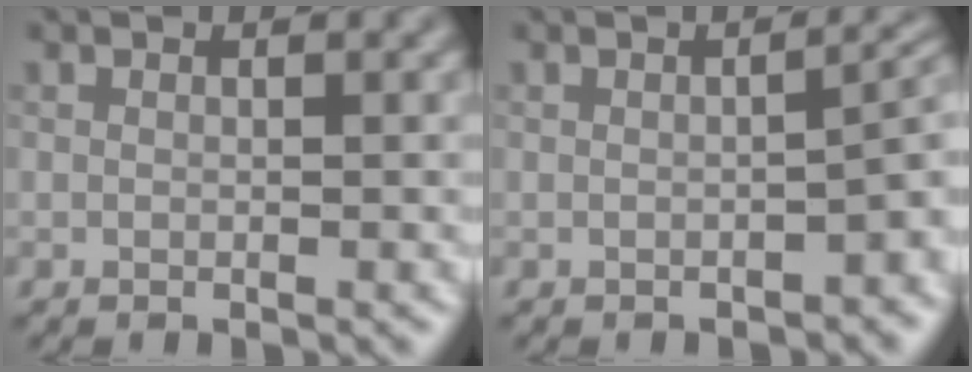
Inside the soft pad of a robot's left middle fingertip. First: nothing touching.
{"total": 3.3, "force": [-1.3, 1.1, 2.8], "torque": [-0.033, 0.007, -0.019]}